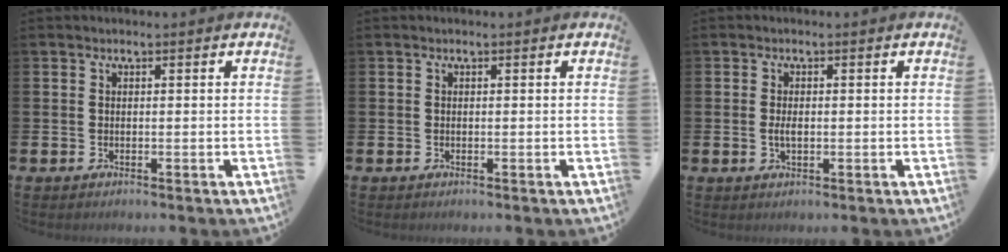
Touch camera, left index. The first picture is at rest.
{"total": 0.0}
{"total": 1.7, "force": [-0.1, 0.8, 1.5], "torque": [-0.025, 0.001, -0.004]}